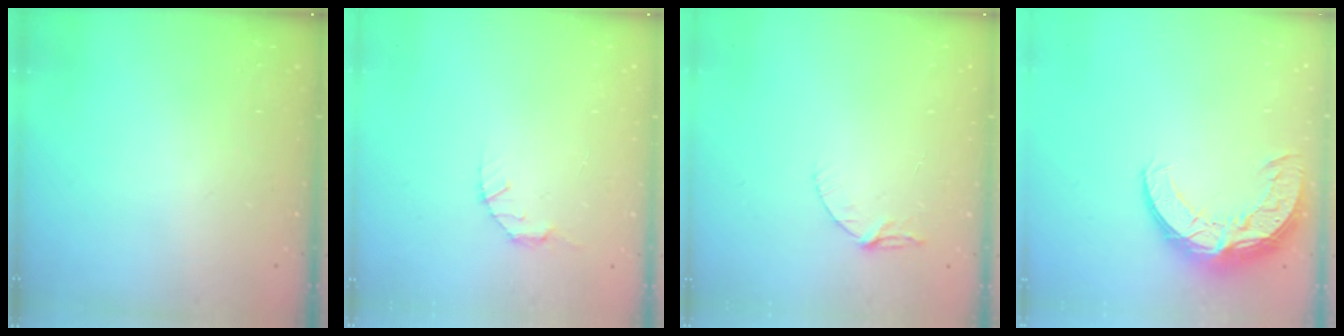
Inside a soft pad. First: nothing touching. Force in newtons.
{"total": 2.8, "press": 2.8, "slide": 0.4}
{"total": 5.2, "press": 5.1, "slide": 0.6}
{"total": 11.0, "press": 10.9, "slide": 0.8}